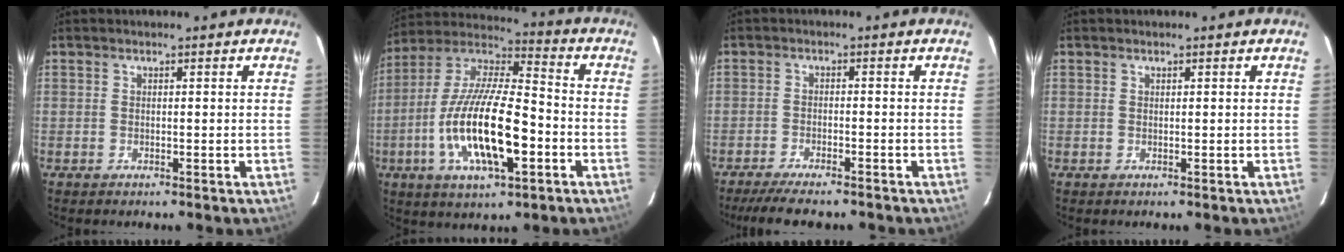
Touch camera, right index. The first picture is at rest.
{"total": 19.8, "force": [-5.8, 6.3, 17.9], "torque": [-0.354, -0.012, -0.108]}
{"total": 9.4, "force": [-8.1, 1.5, 4.4], "torque": [-0.100, -0.022, -0.130]}
{"total": 0.0}